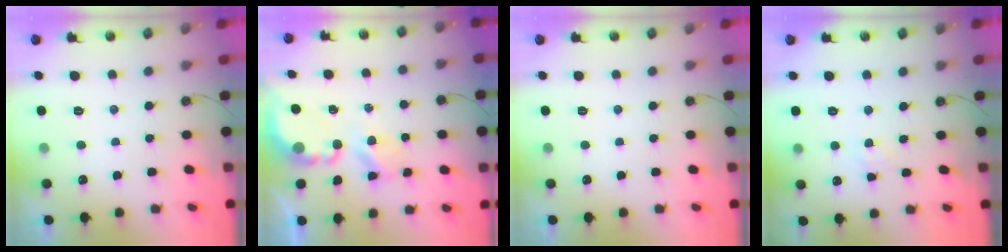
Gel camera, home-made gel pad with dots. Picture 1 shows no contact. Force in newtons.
{"total": 4.4, "press": 4.4, "slide": 0.1}
{"total": 0.0}
{"total": 2.7, "press": 2.6, "slide": 0.5}